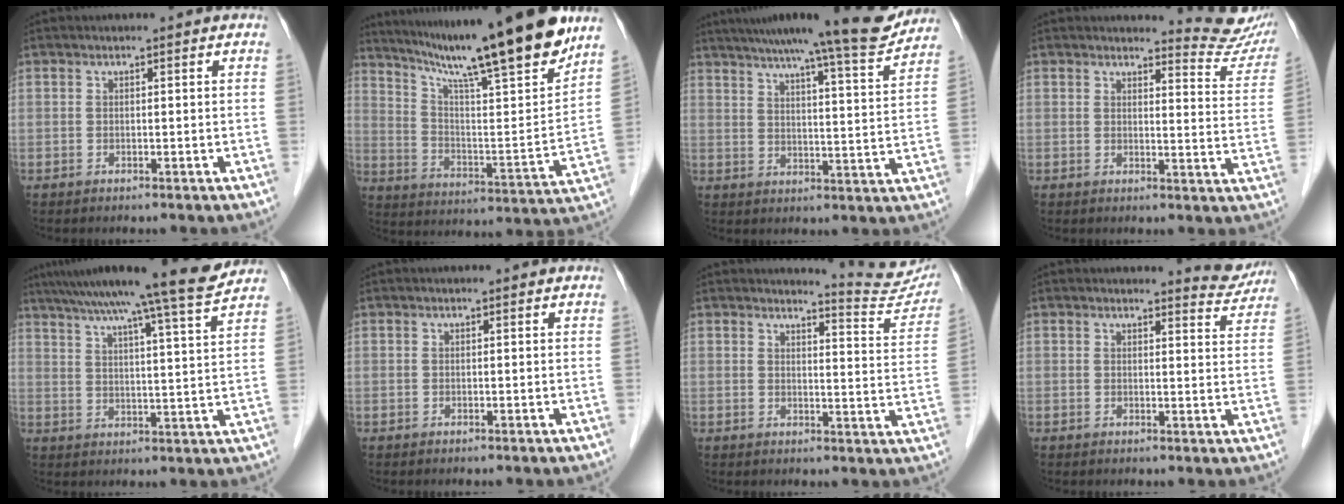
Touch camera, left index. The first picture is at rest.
{"total": 22.8, "force": [18.3, 0.2, 13.7], "torque": [-0.221, -0.021, 0.283]}
{"total": 17.7, "force": [15.4, 0.4, 8.7], "torque": [-0.124, -0.013, 0.206]}
{"total": 8.7, "force": [8.6, 0.3, 0.3], "torque": [0.009, -0.068, 0.077]}
{"total": 17.9, "force": [15.4, -1.5, 9.0], "torque": [-0.150, -0.009, 0.211]}
{"total": 0.0}
{"total": 8.6, "force": [8.6, 0.0, 0.1], "torque": [0.001, -0.054, 0.088]}
{"total": 4.1, "force": [4.1, 0.3, -0.2], "torque": [0.003, -0.031, 0.031]}